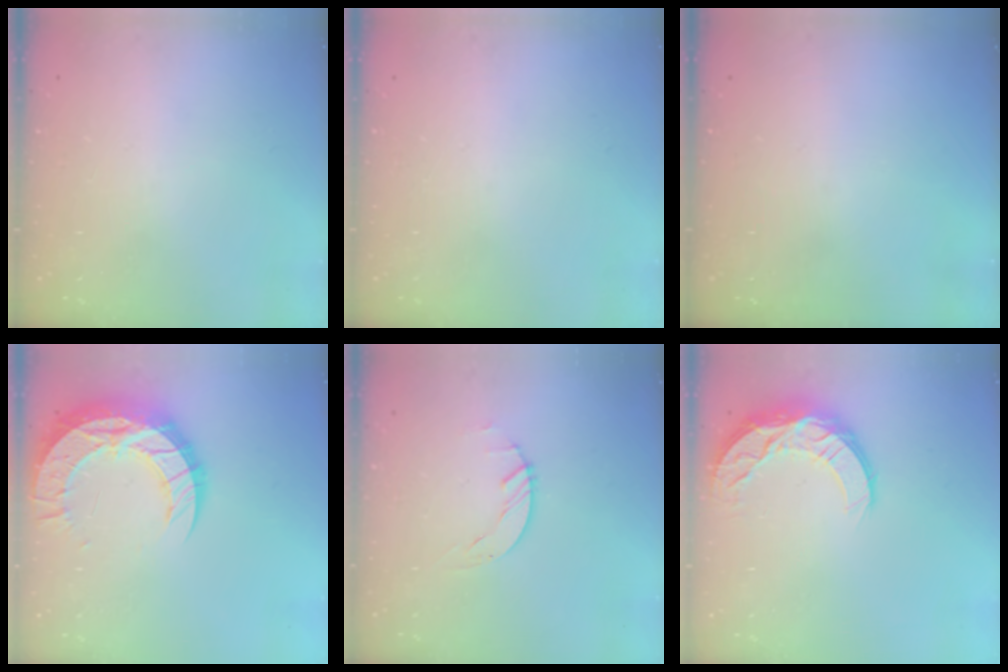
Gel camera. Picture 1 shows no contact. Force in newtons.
{"total": 0.0}
{"total": 0.0}
{"total": 17.5, "press": 17.4, "slide": 1.4}
{"total": 1.5, "press": 1.4, "slide": 0.1}
{"total": 10.1, "press": 10.1, "slide": 0.7}